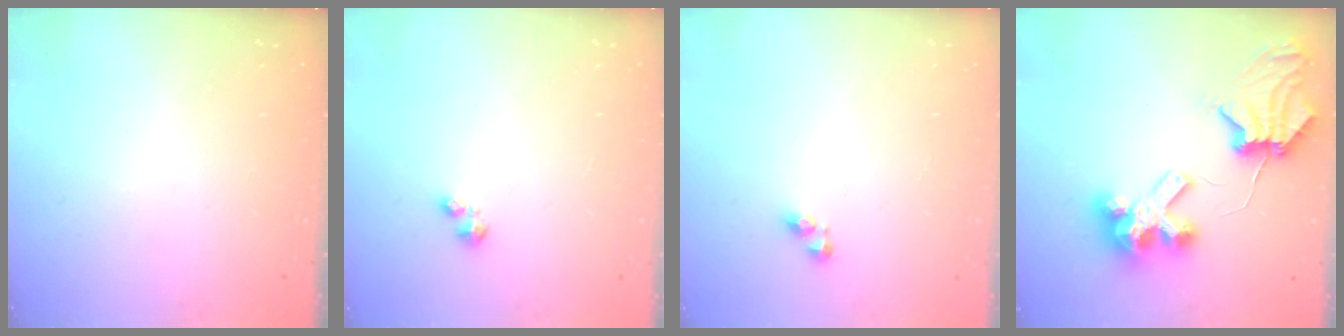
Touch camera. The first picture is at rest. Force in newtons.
{"total": 1.1, "press": 1.1, "slide": 0.3}
{"total": 4.8, "press": 4.7, "slide": 0.3}
{"total": 8.3, "press": 8.2, "slide": 1.1}